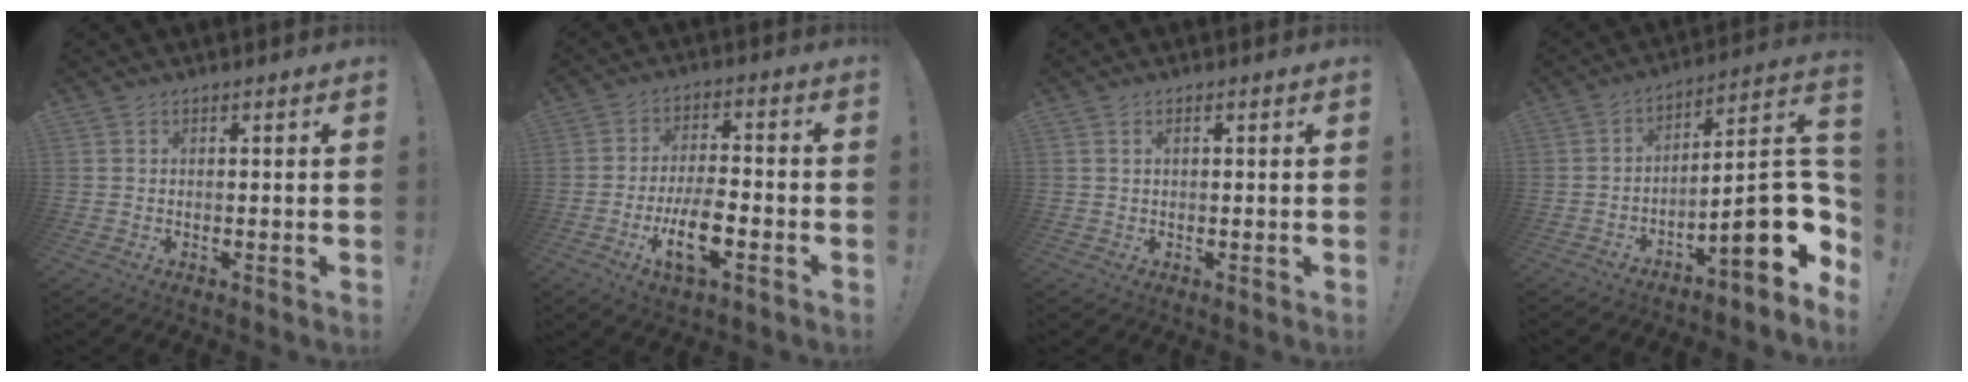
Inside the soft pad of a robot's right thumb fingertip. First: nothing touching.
{"total": 11.2, "force": [-4.4, 3.9, 9.5], "torque": [-0.173, 0.008, -0.080]}
{"total": 1.3, "force": [0.3, 0.4, 1.2], "torque": [-0.018, 0.000, 0.003]}
{"total": 18.0, "force": [-5.8, 5.1, 16.3], "torque": [-0.214, 0.018, -0.087]}